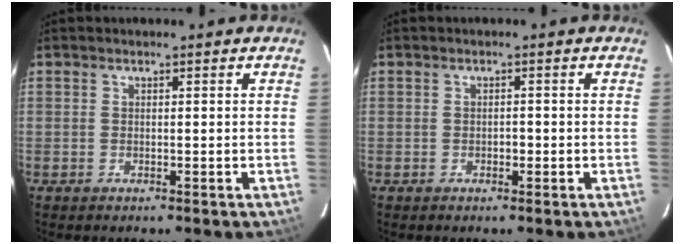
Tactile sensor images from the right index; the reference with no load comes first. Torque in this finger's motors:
{"motor_torque": [0.16, 0.14, -0.02, 0.00]}